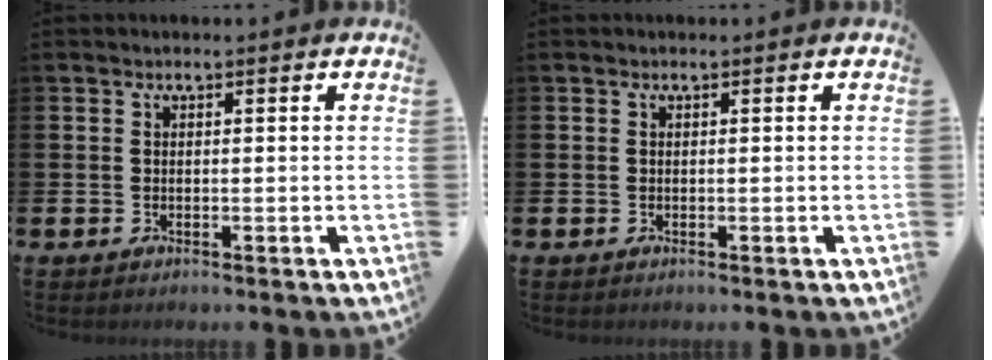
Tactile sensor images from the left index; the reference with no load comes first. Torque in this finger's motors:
{"motor_torque": [0.00, 0.00, 0.00, 0.00]}